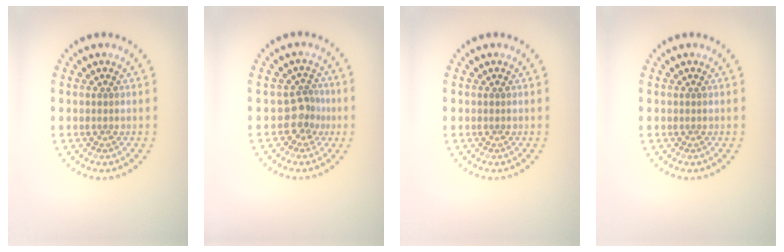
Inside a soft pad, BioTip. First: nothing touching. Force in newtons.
{"total": 2.3, "press": 1.8, "slide": 1.6}
{"total": 0.0}
{"total": 0.0}